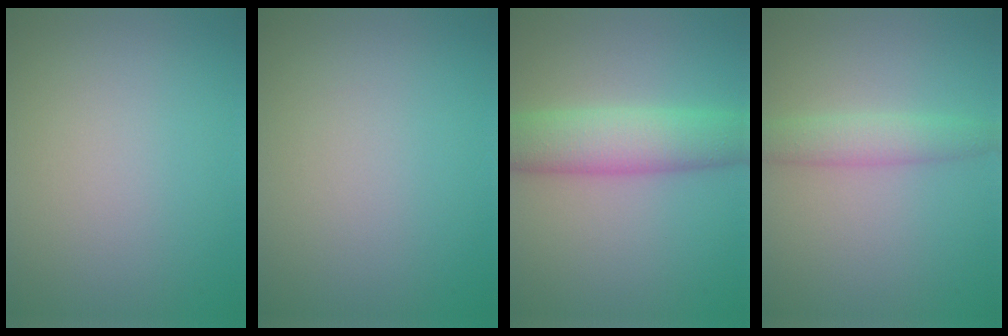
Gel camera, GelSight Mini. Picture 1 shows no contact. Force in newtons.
{"total": 0.0}
{"total": 5.9, "press": 5.9, "slide": 0.1}
{"total": 2.6, "press": 2.6, "slide": 0.1}